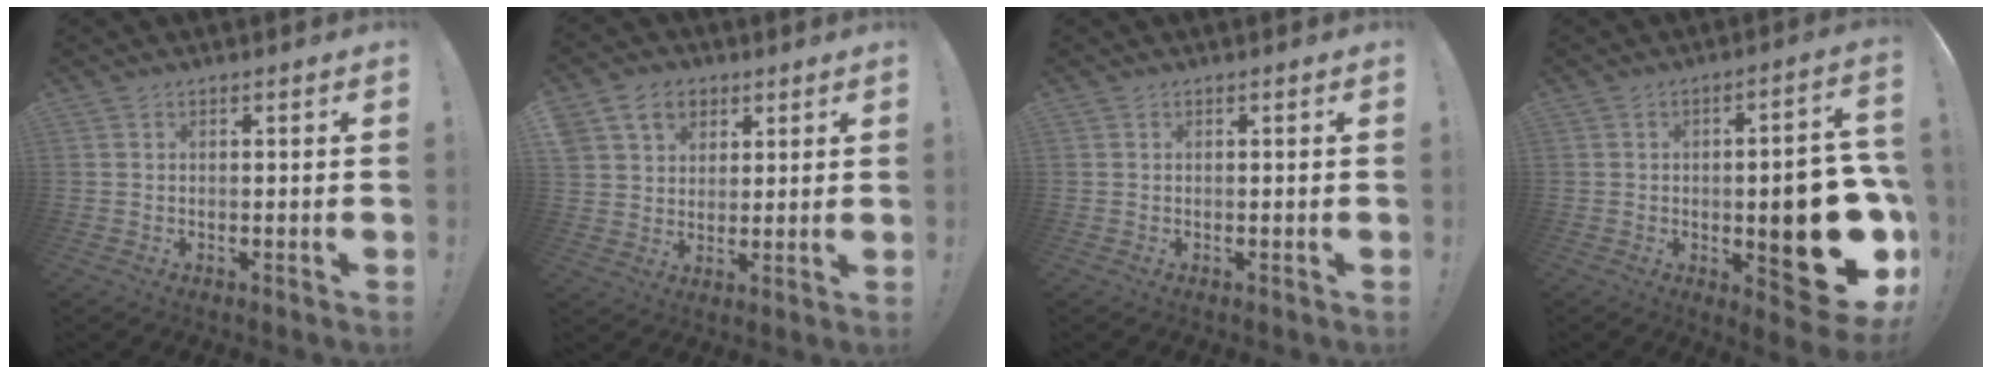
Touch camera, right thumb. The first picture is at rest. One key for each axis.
{"total": 9.8, "fx": 4.7, "fy": 7.8, "fz": 3.6, "tx": -0.054, "ty": -0.017, "tz": 0.097}
{"total": 0.0}
{"total": 20.0, "fx": -3.2, "fy": 6.8, "fz": 18.5, "tx": -0.228, "ty": -0.001, "tz": -0.032}